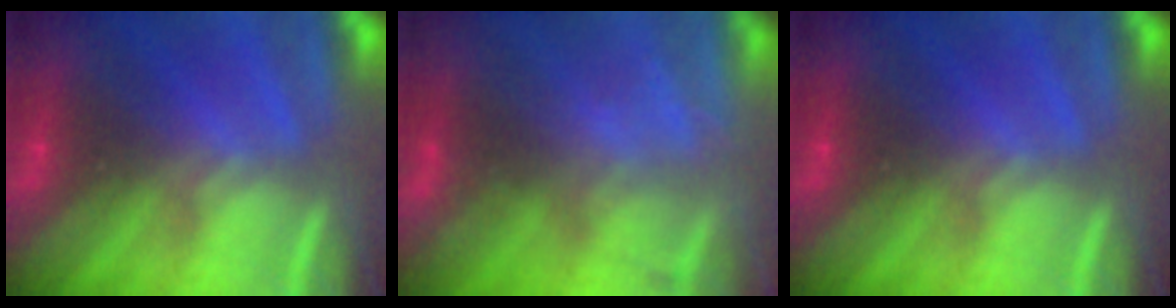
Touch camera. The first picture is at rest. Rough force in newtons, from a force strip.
{"total": 2.1}
{"total": 0.0}